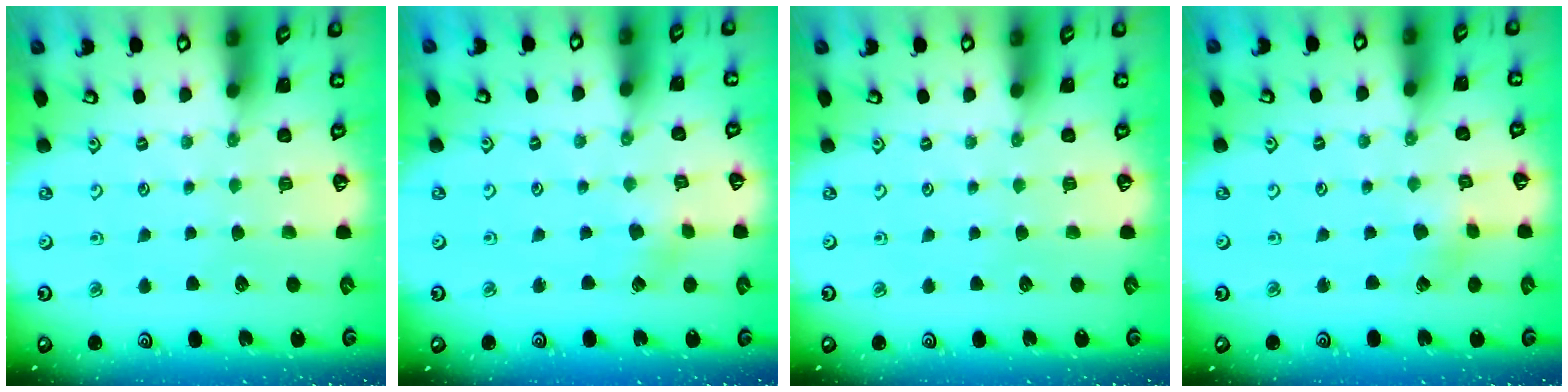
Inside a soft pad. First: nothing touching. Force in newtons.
{"total": 2.6, "press": 2.6, "slide": 0.4}
{"total": 0.0}
{"total": 1.5, "press": 1.5, "slide": 0.2}